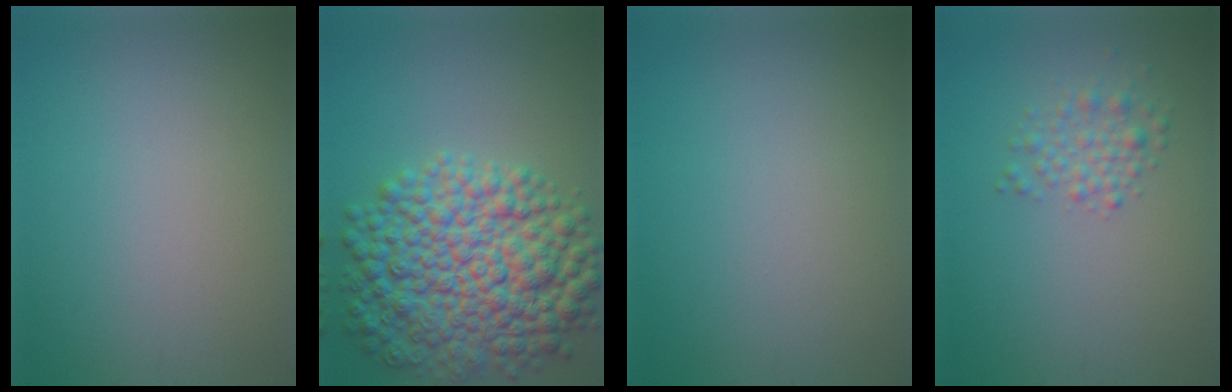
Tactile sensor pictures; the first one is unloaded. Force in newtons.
{"total": 11.2, "press": 11.2, "slide": 0.1}
{"total": 0.0}
{"total": 2.2, "press": 2.2, "slide": 0.1}